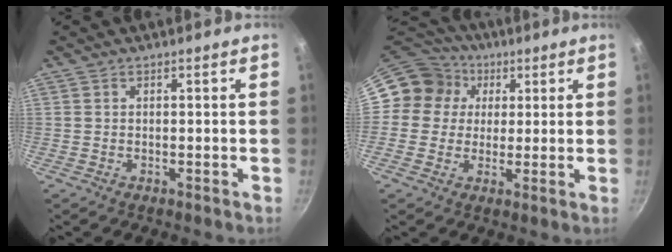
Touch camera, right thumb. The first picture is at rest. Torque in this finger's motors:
{"motor_torque": [-0.14, 0.37, 0.26, -0.25, 0.27]}